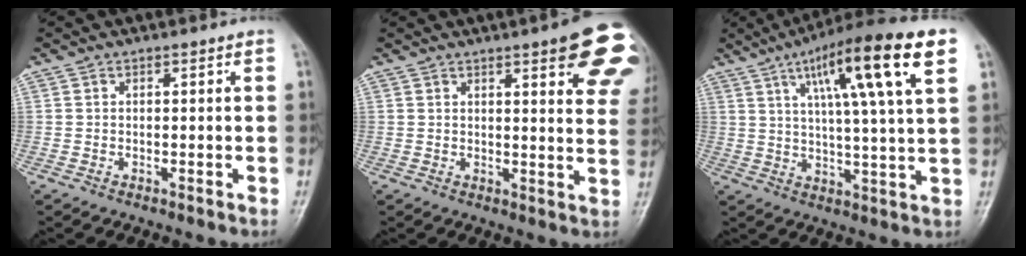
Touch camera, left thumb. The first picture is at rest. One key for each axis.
{"total": 15.3, "fx": 8.1, "fy": 3.8, "fz": 12.4, "tx": -0.127, "ty": -0.028, "tz": 0.087}
{"total": 18.1, "fx": 7.8, "fy": 2.4, "fz": 16.2, "tx": -0.249, "ty": -0.006, "tz": 0.117}